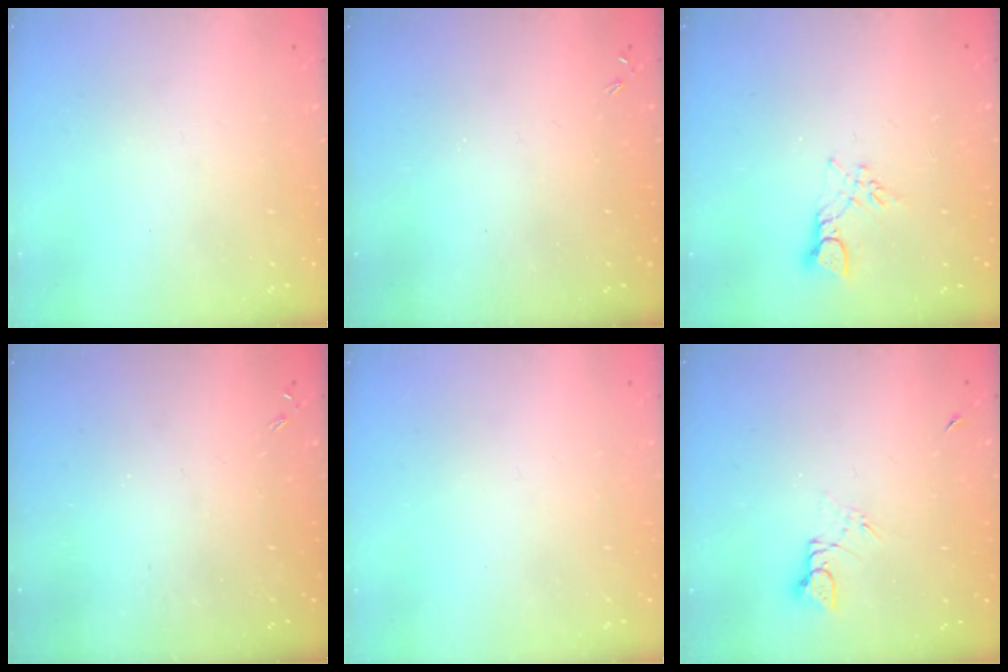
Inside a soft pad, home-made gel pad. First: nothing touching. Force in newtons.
{"total": 0.0}
{"total": 3.7, "press": 3.7, "slide": 0.3}
{"total": 0.0}
{"total": 0.0}
{"total": 1.5, "press": 1.5, "slide": 0.2}